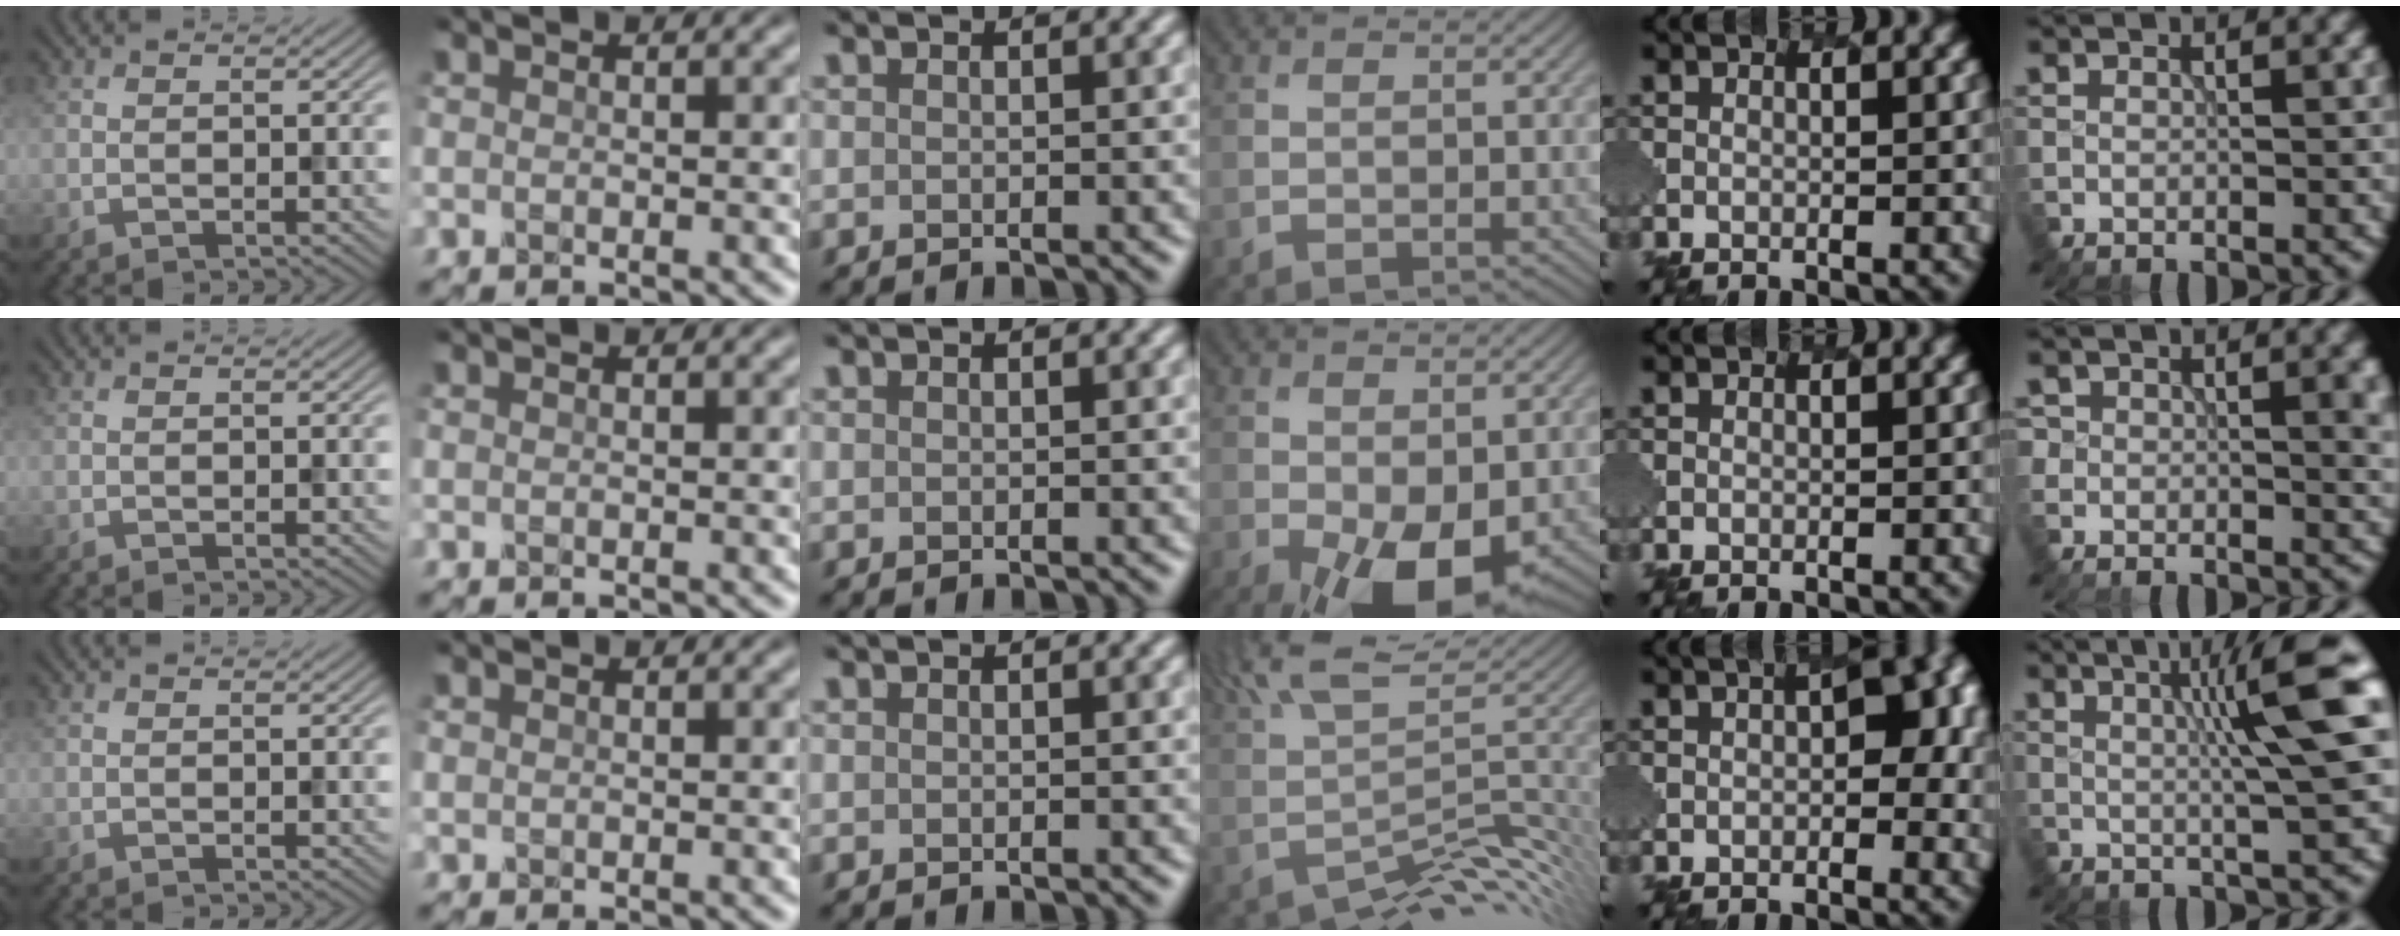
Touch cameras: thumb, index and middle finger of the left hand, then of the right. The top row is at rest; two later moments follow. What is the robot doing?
{"motion": "dispense", "object": "glue stick"}